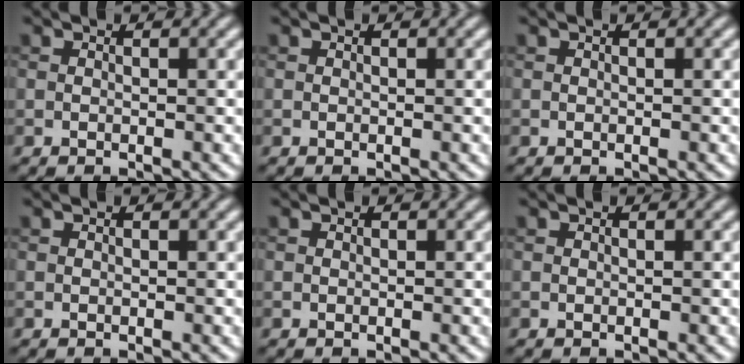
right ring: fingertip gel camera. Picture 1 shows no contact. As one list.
[{"total": 0.0}, {"total": 0.0}, {"total": 0.0}, {"total": 0.0}, {"total": 0.0}]